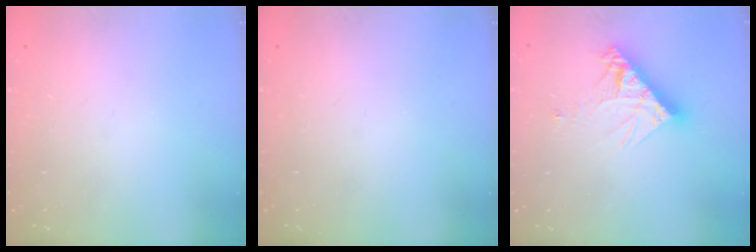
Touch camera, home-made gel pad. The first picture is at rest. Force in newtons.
{"total": 0.0}
{"total": 11.9, "press": 11.8, "slide": 1.0}